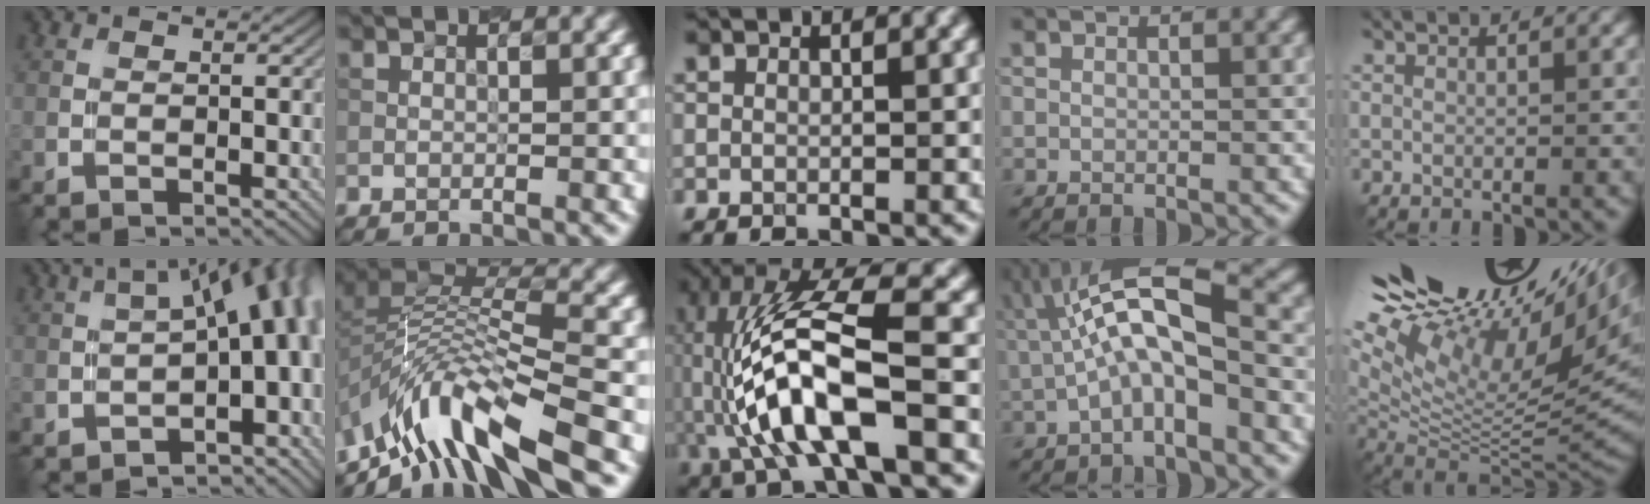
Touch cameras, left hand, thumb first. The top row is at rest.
{"thumb": {"total": 11.0, "force": [-1.1, 4.1, 10.2], "torque": [-0.127, 0.018, -0.003]}, "index": {"total": 10.3, "force": [-6.1, 3.4, 7.6], "torque": [-0.136, 0.012, -0.116]}, "middle": {"total": 11.7, "force": [-2.5, 3.6, 10.9], "torque": [-0.222, 0.017, -0.047]}, "ring": {"total": 7.3, "force": [0.4, 2.4, 6.8], "torque": [-0.125, 0.018, -0.004]}, "little": {"total": 18.8, "force": [9.9, 6.3, 14.7], "torque": [-0.231, 0.035, 0.178]}}